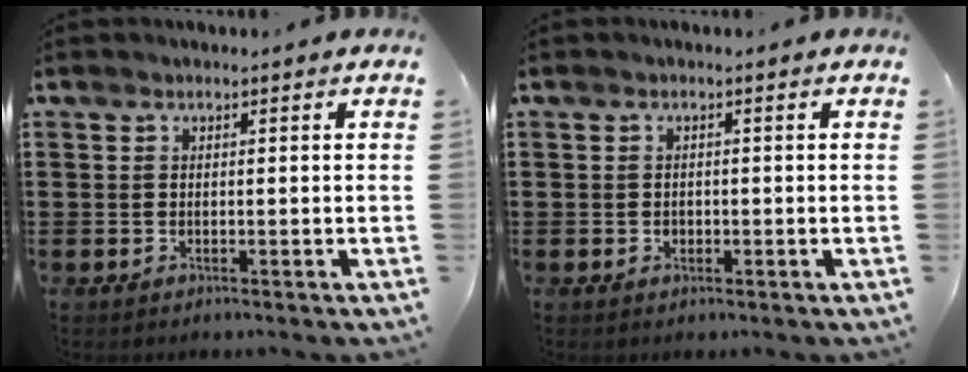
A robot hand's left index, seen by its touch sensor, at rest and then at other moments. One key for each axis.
{"total": 0.7, "fx": -0.2, "fy": 0.7, "fz": 0.2, "tx": -0.007, "ty": 0.004, "tz": -0.004}